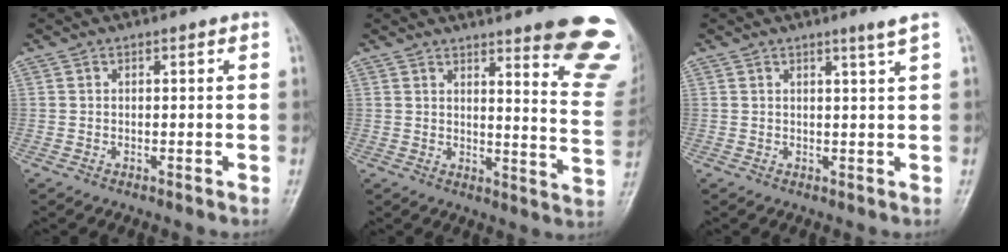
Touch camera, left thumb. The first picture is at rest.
{"total": 17.5, "force": [12.2, 2.8, 12.2], "torque": [-0.116, -0.090, 0.140]}
{"total": 2.1, "force": [1.3, -0.6, 1.4], "torque": [-0.027, -0.016, 0.025]}